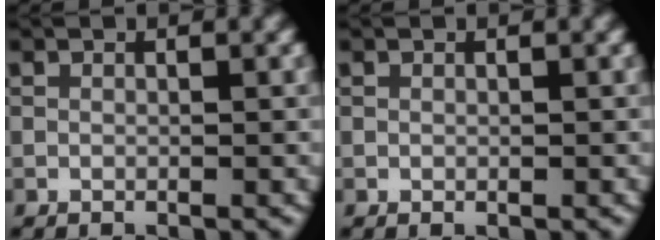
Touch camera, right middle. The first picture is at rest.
{"total": 0.0}